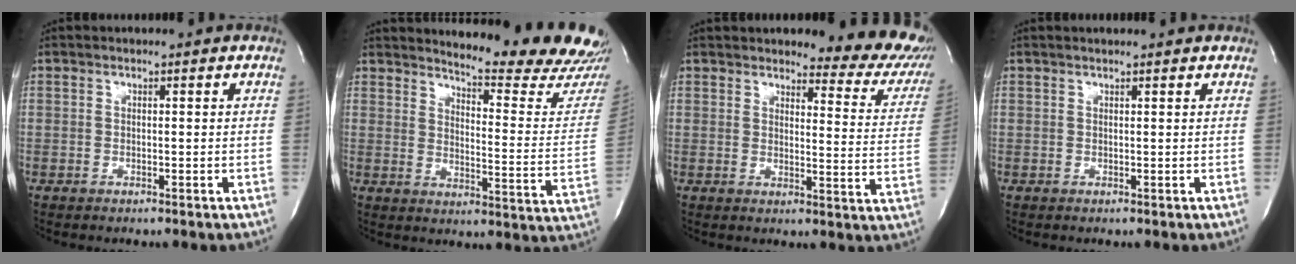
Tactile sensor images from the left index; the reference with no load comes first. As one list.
[{"total": 19.1, "force": [18.2, 0.4, 5.9], "torque": [-0.083, -0.128, 0.210]}, {"total": 13.5, "force": [12.2, 3.2, 4.8], "torque": [-0.024, -0.059, 0.112]}, {"total": 2.7, "force": [2.5, 0.0, 1.0], "torque": [-0.016, 0.016, 0.031]}]